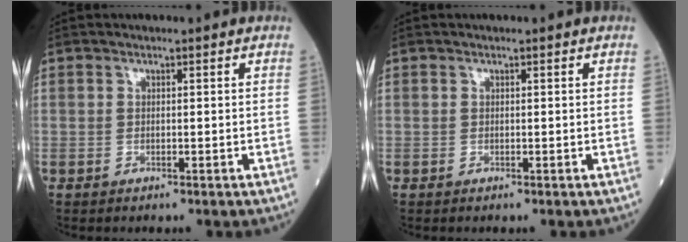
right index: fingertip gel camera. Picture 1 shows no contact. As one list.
[{"total": 0.0}]